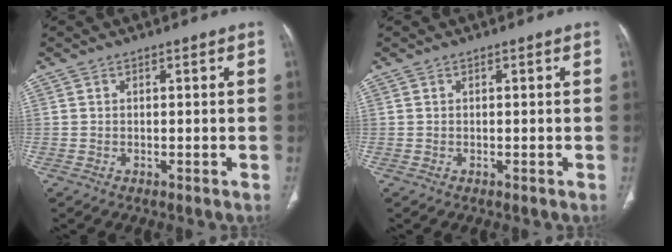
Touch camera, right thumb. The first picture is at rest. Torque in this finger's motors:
{"motor_torque": [0.70, 1.05, -0.01, -0.01, 0.03]}